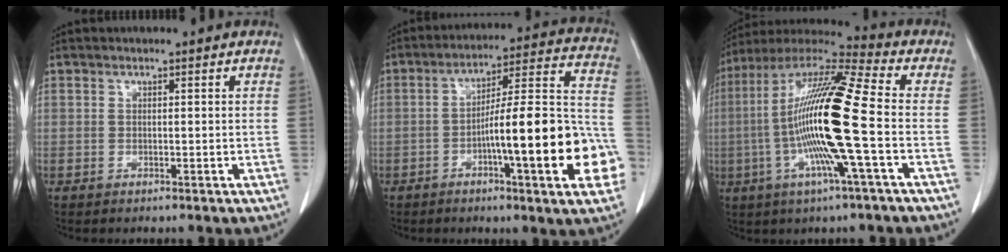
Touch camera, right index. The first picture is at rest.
{"total": 20.7, "force": [-5.8, 2.2, 19.7], "torque": [-0.222, 0.026, -0.078]}
{"total": 18.7, "force": [-2.7, 0.1, 18.5], "torque": [-0.364, -0.002, -0.065]}